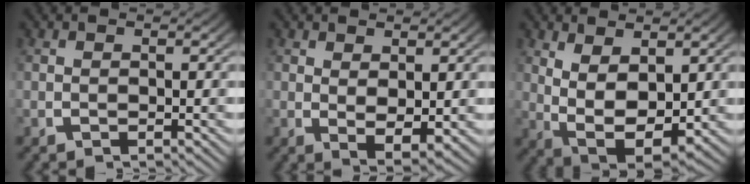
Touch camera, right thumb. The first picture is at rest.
{"total": 3.0, "force": [0.4, 1.7, 2.5], "torque": [-0.044, -0.017, 0.018]}
{"total": 8.4, "force": [-0.9, 5.6, 6.2], "torque": [-0.137, -0.049, 0.007]}